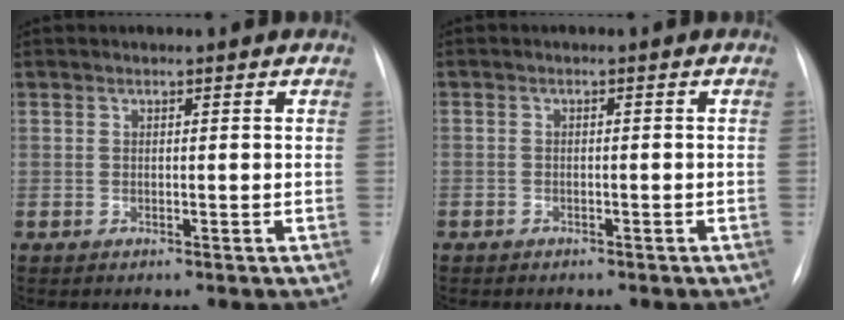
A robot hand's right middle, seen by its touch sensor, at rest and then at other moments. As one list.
[{"total": 1.7, "force": [-1.3, 1.0, 0.5], "torque": [-0.008, 0.002, -0.014]}]